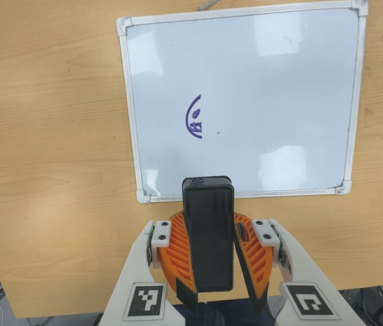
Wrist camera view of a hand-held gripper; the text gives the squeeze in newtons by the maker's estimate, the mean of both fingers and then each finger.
{"total": 11.1, "left": 10.4, "right": 11.8}